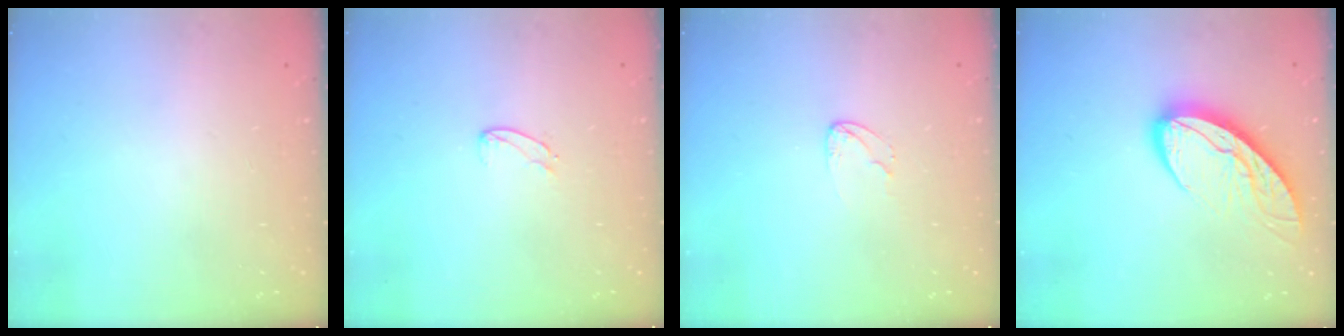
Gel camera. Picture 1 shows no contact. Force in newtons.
{"total": 4.0, "press": 4.0, "slide": 0.2}
{"total": 3.9, "press": 3.9, "slide": 0.2}
{"total": 11.2, "press": 11.1, "slide": 1.1}